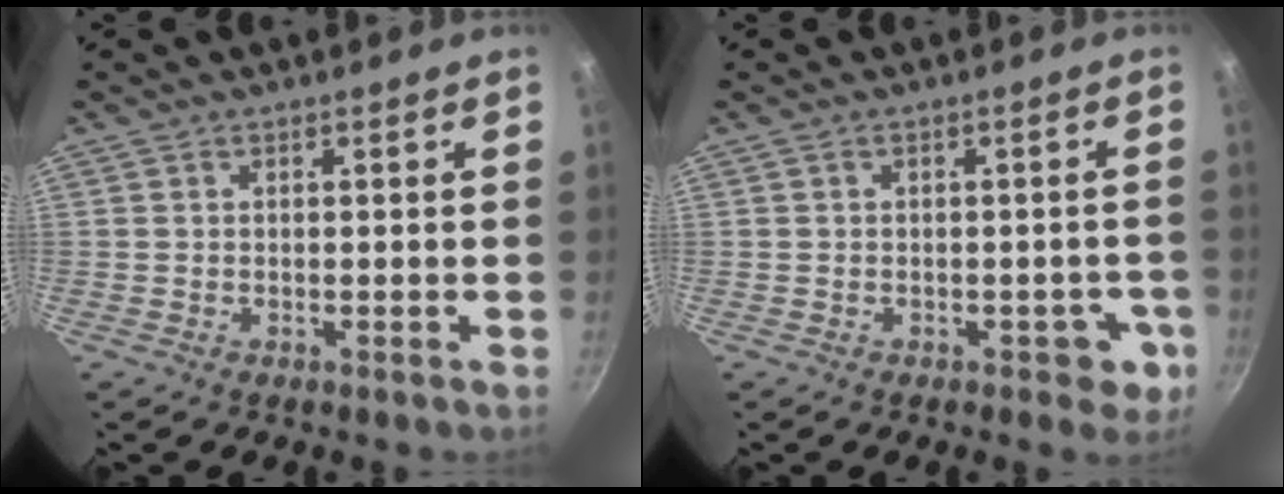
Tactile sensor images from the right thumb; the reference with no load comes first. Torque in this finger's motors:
{"motor_torque": [-0.21, -0.02, 0.12, 0.33, -0.01]}